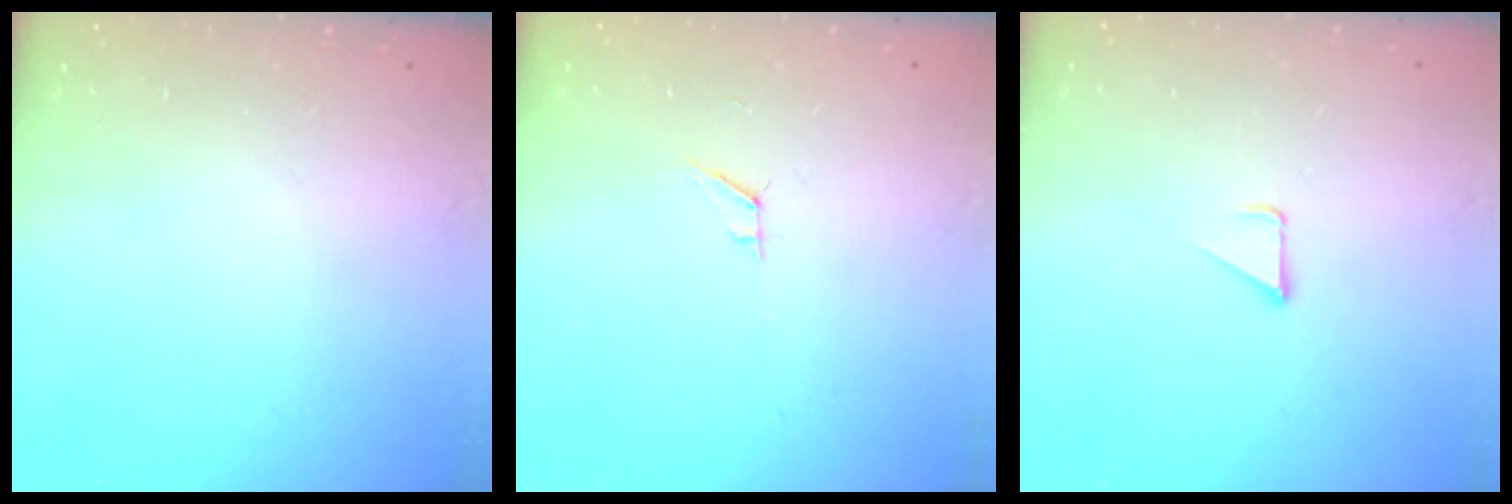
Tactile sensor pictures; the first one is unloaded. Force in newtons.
{"total": 5.2, "press": 4.5, "slide": 2.5}
{"total": 1.5, "press": 1.5, "slide": 0.1}